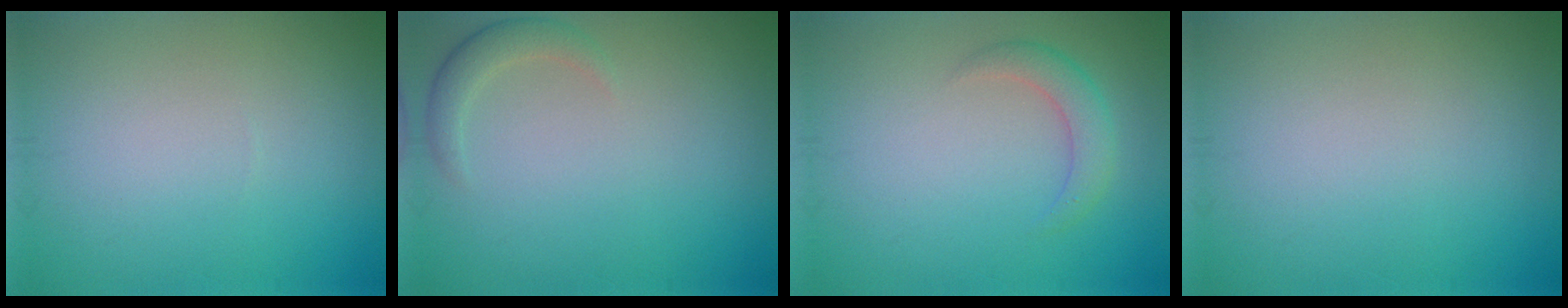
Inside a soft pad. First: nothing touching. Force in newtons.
{"total": 1.9, "press": 1.9, "slide": 0.3}
{"total": 2.3, "press": 2.3, "slide": 0.1}
{"total": 0.0}